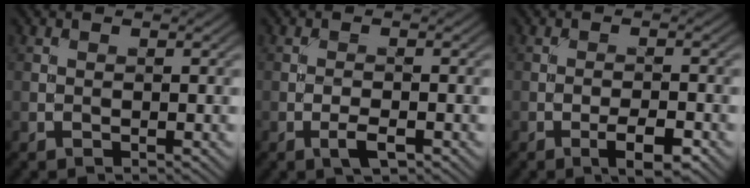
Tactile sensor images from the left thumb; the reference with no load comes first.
{"total": 2.2, "force": [-1.1, 0.7, 1.8], "torque": [-0.036, 0.002, -0.023]}
{"total": 3.9, "force": [-2.1, 1.0, 3.1], "torque": [-0.053, 0.003, -0.035]}